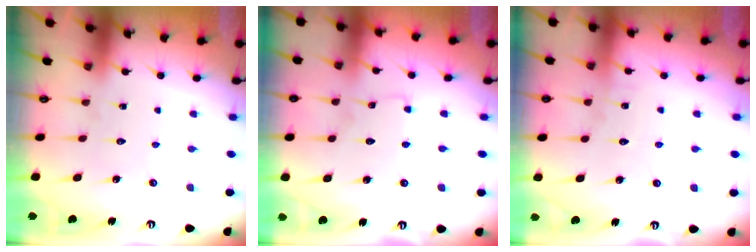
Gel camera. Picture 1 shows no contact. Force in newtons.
{"total": 2.4, "press": 2.4, "slide": 0.2}
{"total": 2.4, "press": 2.4, "slide": 0.3}